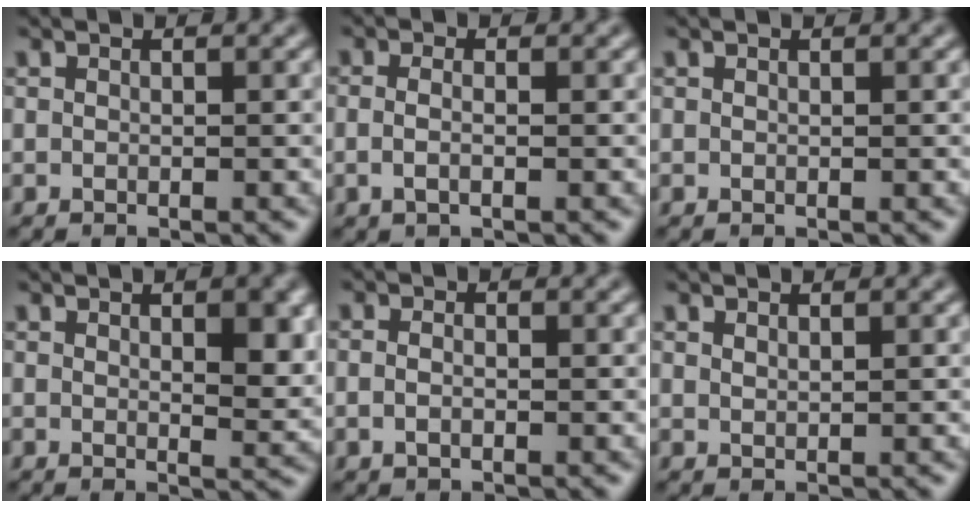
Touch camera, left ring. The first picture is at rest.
{"total": 1.5, "force": [-0.2, 0.6, 1.4], "torque": [-0.028, -0.006, -0.010]}
{"total": 0.0}
{"total": 4.8, "force": [1.7, 1.6, 4.2], "torque": [-0.048, -0.003, 0.030]}
{"total": 1.1, "force": [-0.2, 0.7, 0.9], "torque": [-0.019, -0.001, -0.008]}
{"total": 0.7, "force": [0.6, 0.2, 0.2], "torque": [-0.003, -0.001, 0.015]}